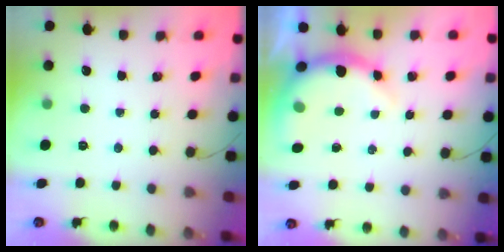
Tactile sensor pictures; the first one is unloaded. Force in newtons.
{"total": 7.8, "press": 7.7, "slide": 1.3}